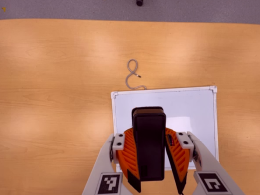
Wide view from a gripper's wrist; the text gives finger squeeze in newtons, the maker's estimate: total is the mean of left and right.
{"total": 11.0, "left": 10.1, "right": 12.0}